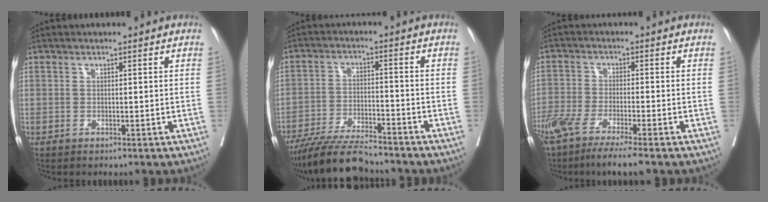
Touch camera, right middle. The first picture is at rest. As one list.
[{"total": 10.8, "force": [-9.7, 0.9, 4.6], "torque": [-0.076, -0.020, -0.173]}, {"total": 10.4, "force": [-7.9, 0.3, 6.9], "torque": [-0.115, -0.026, -0.132]}]